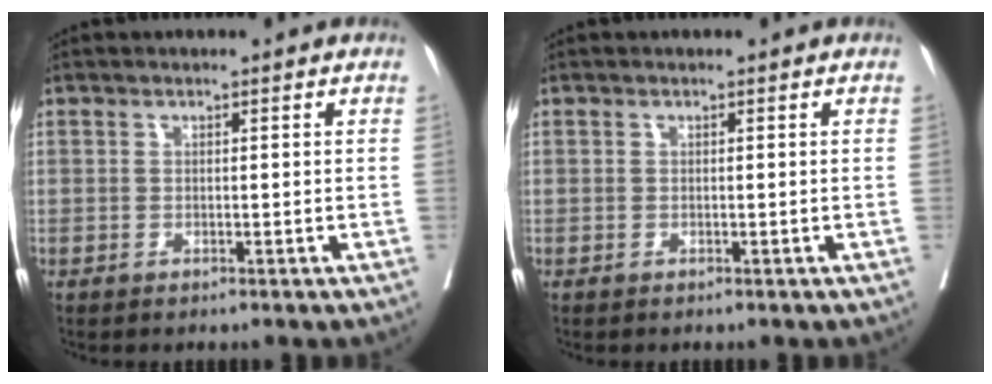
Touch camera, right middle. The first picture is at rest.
{"total": 0.0}